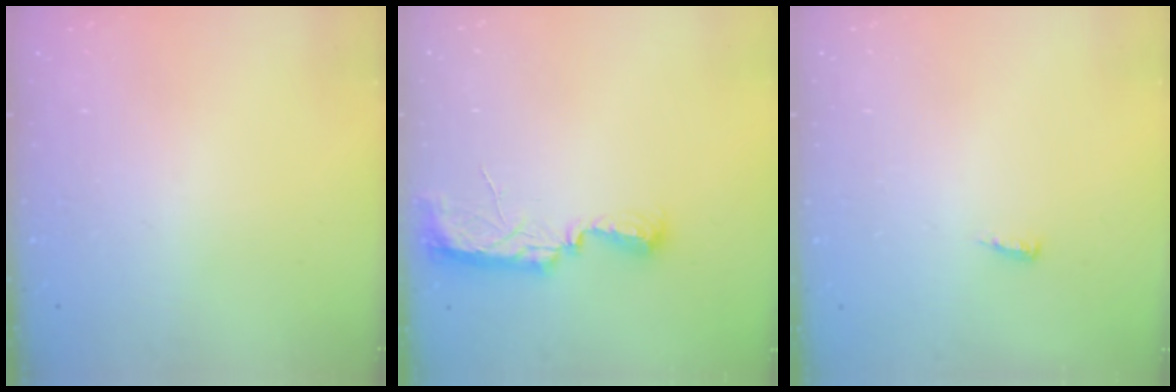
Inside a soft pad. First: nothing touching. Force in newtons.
{"total": 8.5, "press": 8.3, "slide": 2.0}
{"total": 4.9, "press": 4.9, "slide": 0.5}